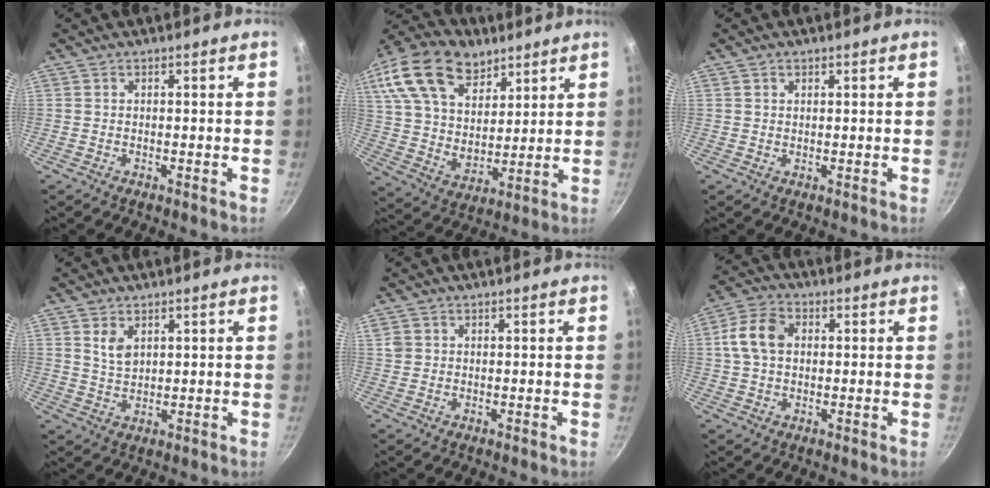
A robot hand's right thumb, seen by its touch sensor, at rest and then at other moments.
{"total": 24.1, "force": [13.1, 15.1, 13.5], "torque": [-0.248, -0.015, 0.238]}
{"total": 1.3, "force": [0.8, 0.9, 0.5], "torque": [-0.003, -0.002, 0.013]}
{"total": 4.1, "force": [1.9, 2.5, 2.7], "torque": [-0.044, -0.014, 0.041]}
{"total": 1.5, "force": [0.6, 1.3, 0.5], "torque": [-0.008, 0.004, 0.012]}
{"total": 8.3, "force": [1.2, 5.9, 5.6], "torque": [-0.102, 0.017, 0.013]}